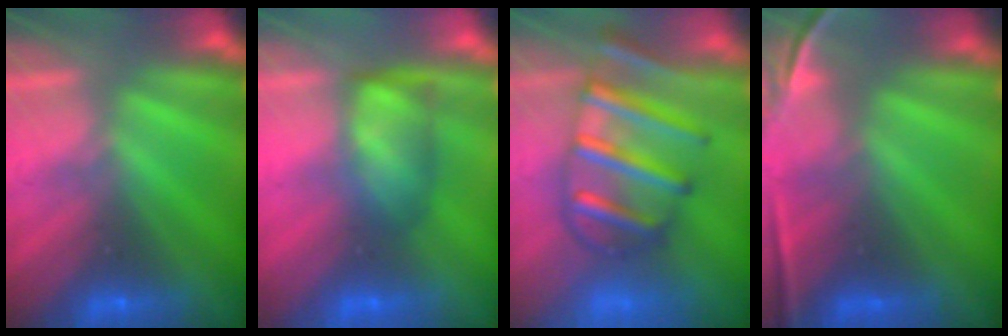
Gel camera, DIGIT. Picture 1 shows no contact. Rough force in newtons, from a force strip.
{"total": 4.9}
{"total": 7.6}
{"total": 7.6}